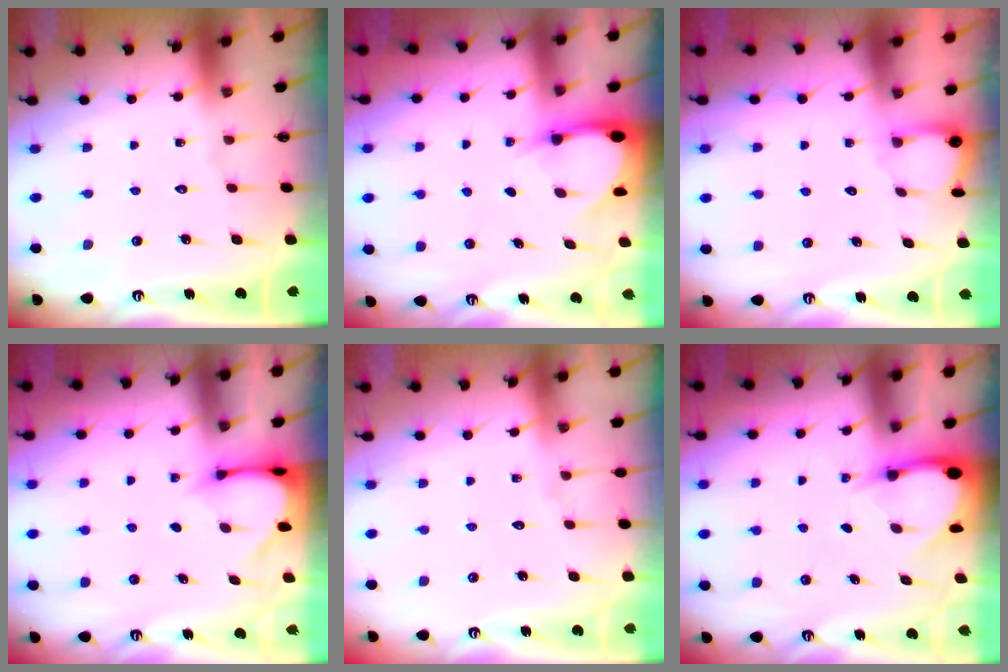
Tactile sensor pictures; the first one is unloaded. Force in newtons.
{"total": 3.1, "press": 3.1, "slide": 0.2}
{"total": 1.8, "press": 1.8, "slide": 0.1}
{"total": 3.3, "press": 3.3, "slide": 0.3}
{"total": 3.7, "press": 3.6, "slide": 0.5}
{"total": 3.6, "press": 3.6, "slide": 0.3}